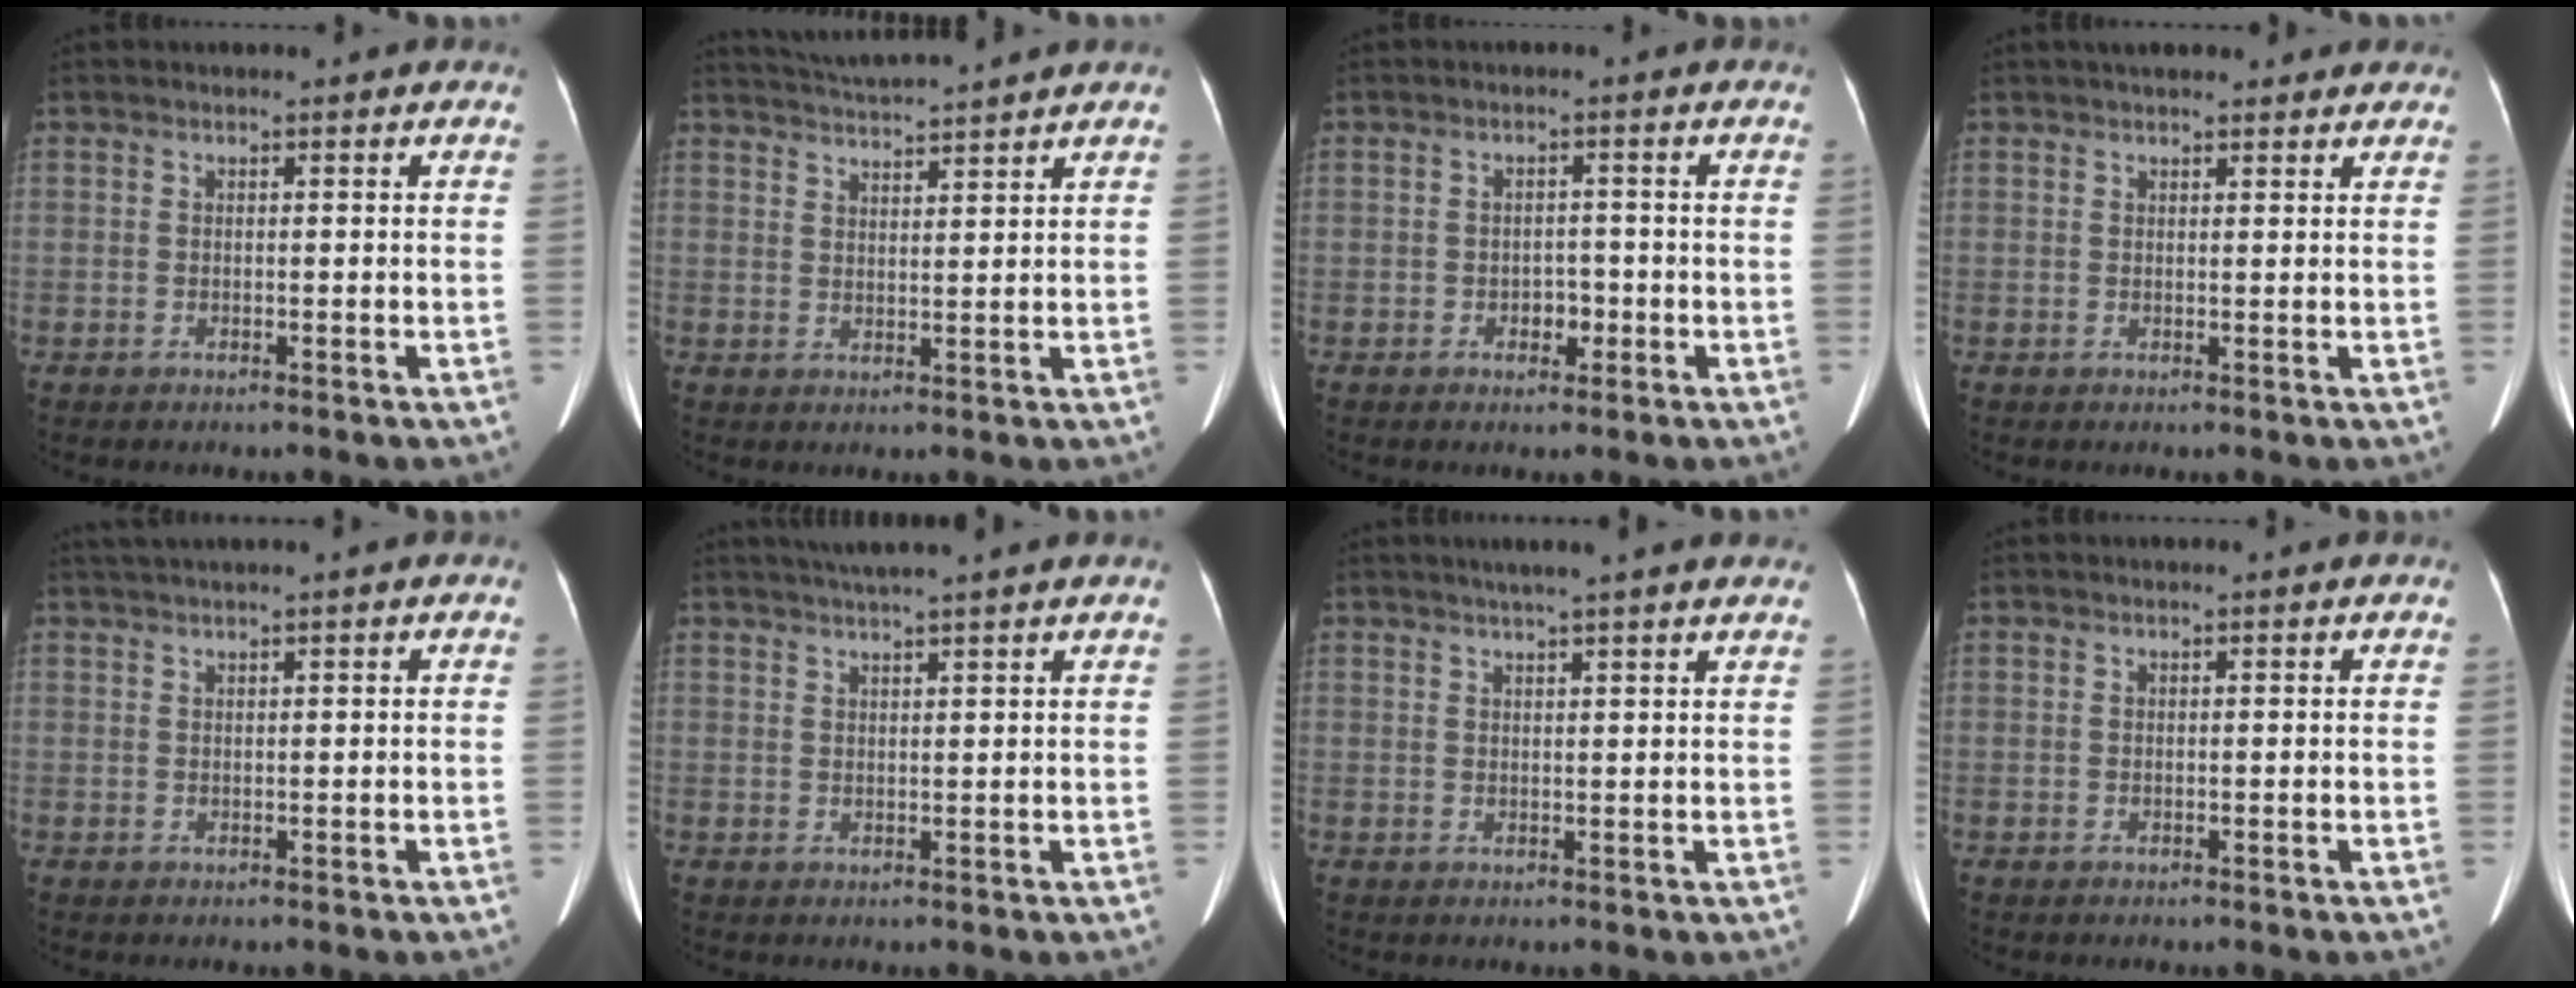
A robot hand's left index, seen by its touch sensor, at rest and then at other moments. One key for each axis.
{"total": 6.8, "fx": 6.4, "fy": -1.4, "fz": 1.7, "tx": -0.035, "ty": 0.014, "tz": 0.104}
{"total": 2.2, "fx": -1.1, "fy": 1.5, "fz": 1.2, "tx": -0.018, "ty": 0.001, "tz": -0.013}
{"total": 8.2, "fx": 6.9, "fy": 2.4, "fz": 3.7, "tx": -0.043, "ty": 0.027, "tz": 0.088}
{"total": 1.9, "fx": 1.5, "fy": -0.3, "fz": 1.2, "tx": -0.028, "ty": 0.021, "tz": 0.035}
{"total": 5.8, "fx": 4.9, "fy": -1.2, "fz": 2.9, "tx": -0.044, "ty": 0.021, "tz": 0.073}
{"total": 7.9, "fx": 6.6, "fy": -0.4, "fz": 4.4, "tx": -0.063, "ty": 0.025, "tz": 0.078}
{"total": 0.0}